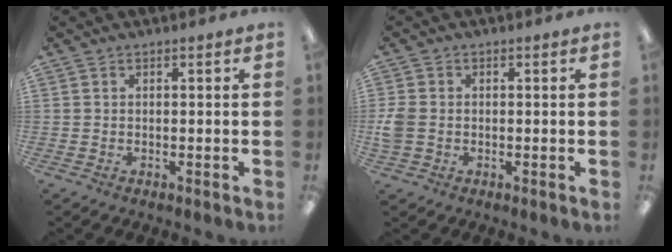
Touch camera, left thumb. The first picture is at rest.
{"total": 4.4, "force": [-0.5, 3.5, 2.6], "torque": [-0.058, 0.005, -0.009]}